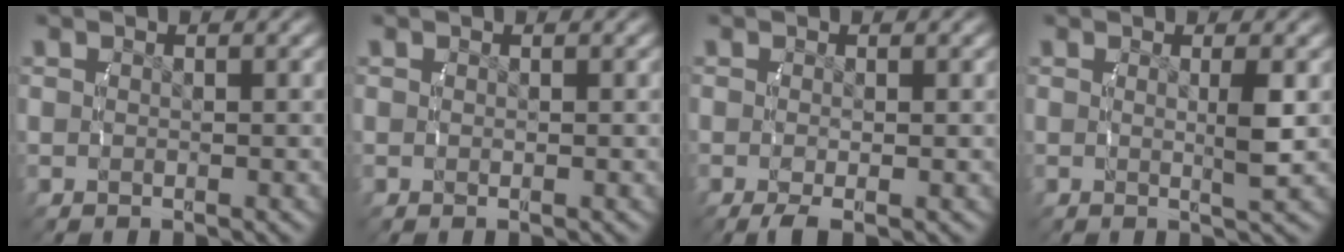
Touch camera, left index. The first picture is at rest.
{"total": 0.0}
{"total": 1.6, "force": [-1.1, 0.3, 1.1], "torque": [-0.023, -0.012, -0.013]}
{"total": 1.9, "force": [0.2, -0.5, 1.8], "torque": [-0.032, -0.012, 0.005]}